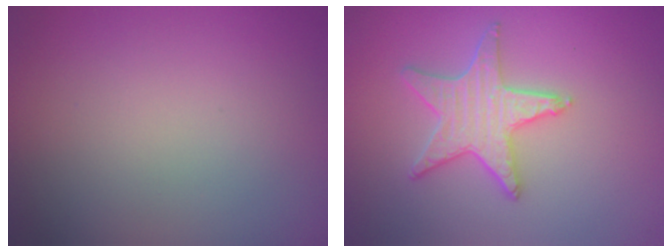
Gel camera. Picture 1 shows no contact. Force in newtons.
{"total": 3.9, "press": 3.5, "slide": 1.6}